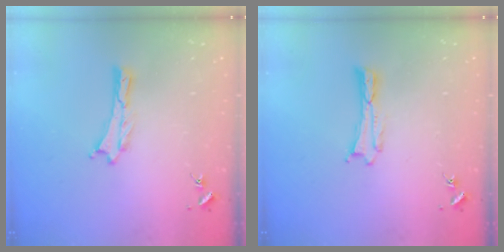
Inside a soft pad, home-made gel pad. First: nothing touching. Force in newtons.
{"total": 0.0}